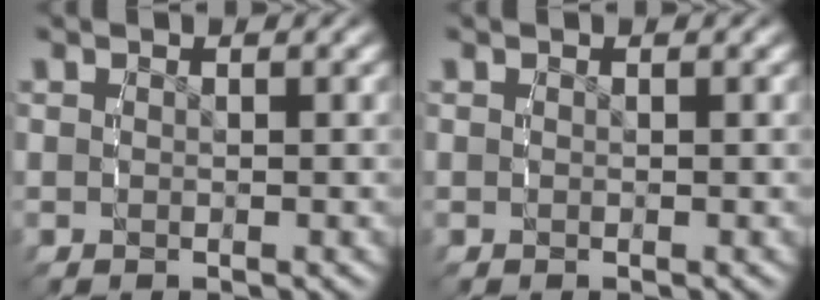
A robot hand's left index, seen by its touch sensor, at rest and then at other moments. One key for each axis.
{"total": 0.0}